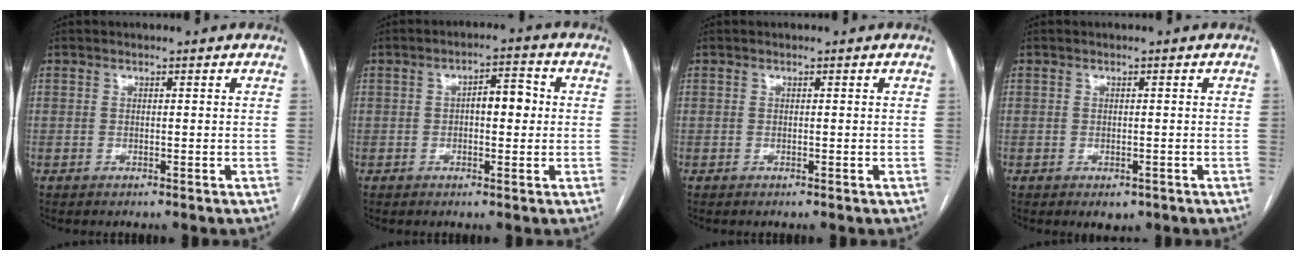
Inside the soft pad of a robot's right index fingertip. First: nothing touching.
{"total": 4.7, "force": [0.2, 1.9, 4.3], "torque": [-0.062, 0.018, 0.002]}
{"total": 0.0}
{"total": 2.2, "force": [-1.1, 1.4, 1.2], "torque": [-0.007, 0.000, -0.005]}